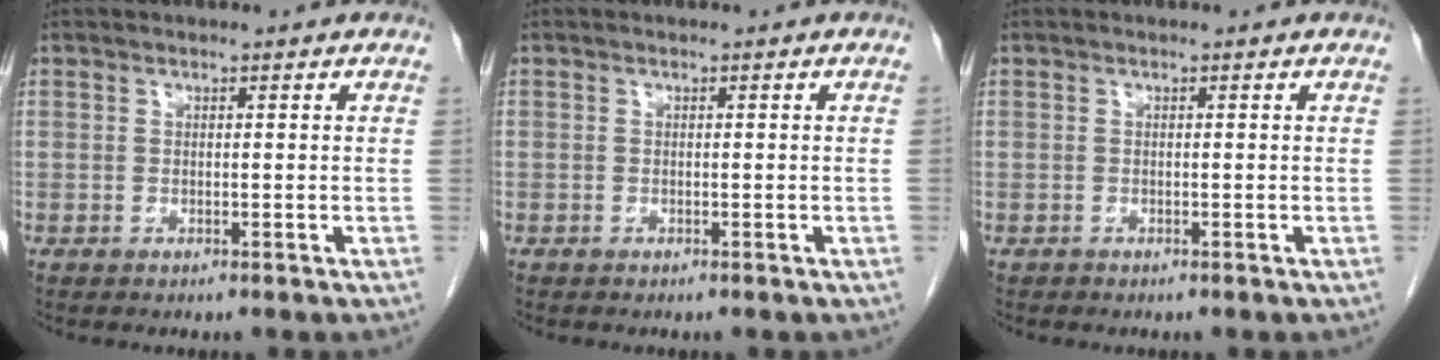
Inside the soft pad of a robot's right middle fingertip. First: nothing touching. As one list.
[{"total": 0.0}, {"total": 0.0}]